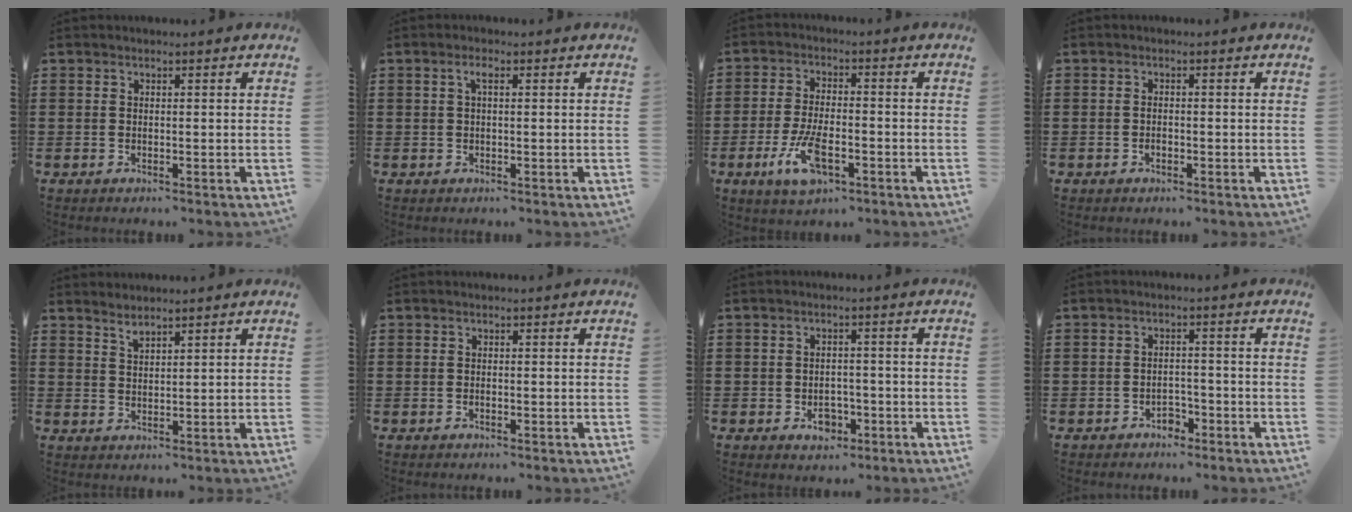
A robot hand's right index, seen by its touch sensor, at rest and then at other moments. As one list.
[{"total": 1.6, "force": [0.4, 0.4, 1.5], "torque": [-0.030, 0.005, 0.005]}, {"total": 7.7, "force": [-3.1, 3.1, 6.4], "torque": [-0.142, -0.010, -0.057]}, {"total": 0.9, "force": [-0.4, 0.5, 0.7], "torque": [-0.015, -0.002, -0.007]}, {"total": 1.8, "force": [1.7, 0.1, 0.4], "torque": [-0.011, 0.002, 0.033]}, {"total": 0.0}, {"total": 3.3, "force": [-1.5, 2.2, 1.9], "torque": [-0.038, 0.002, -0.028]}, {"total": 2.3, "force": [-1.9, 1.0, 0.7], "torque": [-0.019, 0.000, -0.040]}]